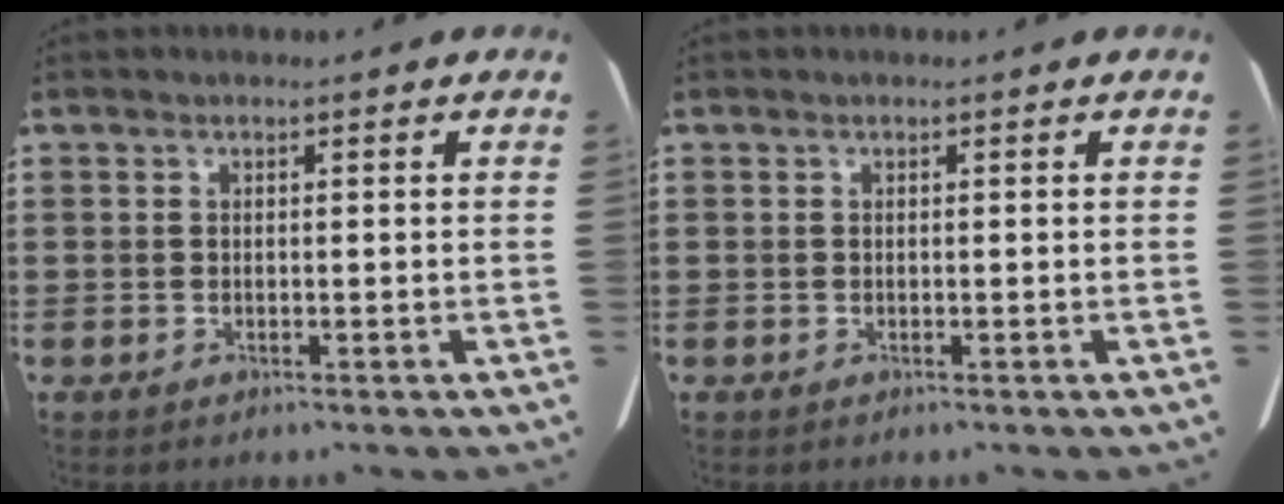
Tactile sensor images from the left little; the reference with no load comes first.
{"total": 0.0}